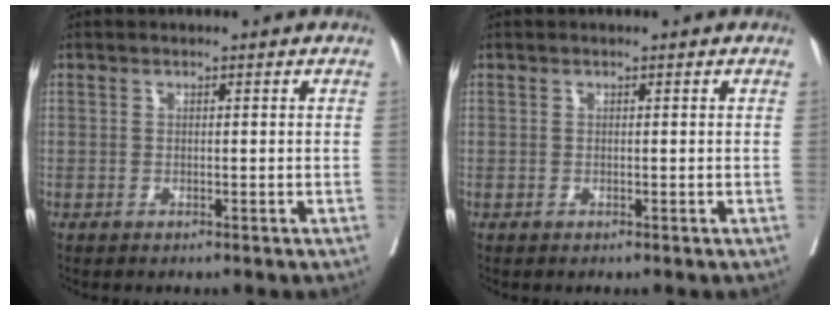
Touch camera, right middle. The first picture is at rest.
{"total": 0.0}